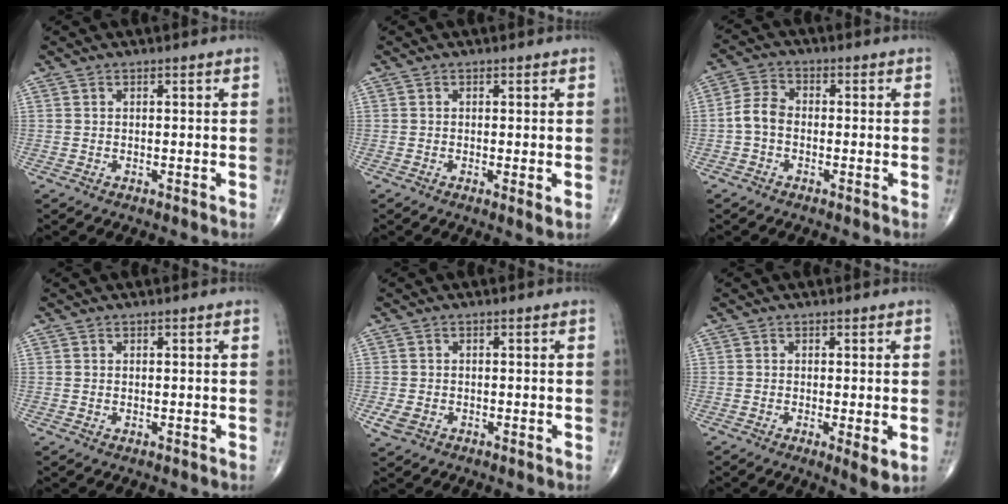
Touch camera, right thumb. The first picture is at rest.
{"total": 1.8, "force": [-0.3, 0.3, 1.7], "torque": [-0.036, -0.009, -0.008]}
{"total": 4.8, "force": [-1.1, 3.3, 3.3], "torque": [-0.061, 0.016, -0.033]}
{"total": 0.0}
{"total": 2.8, "force": [-1.0, 2.0, 1.6], "torque": [-0.034, 0.000, -0.014]}
{"total": 3.8, "force": [-0.8, 0.8, 3.6], "torque": [-0.063, -0.014, -0.017]}